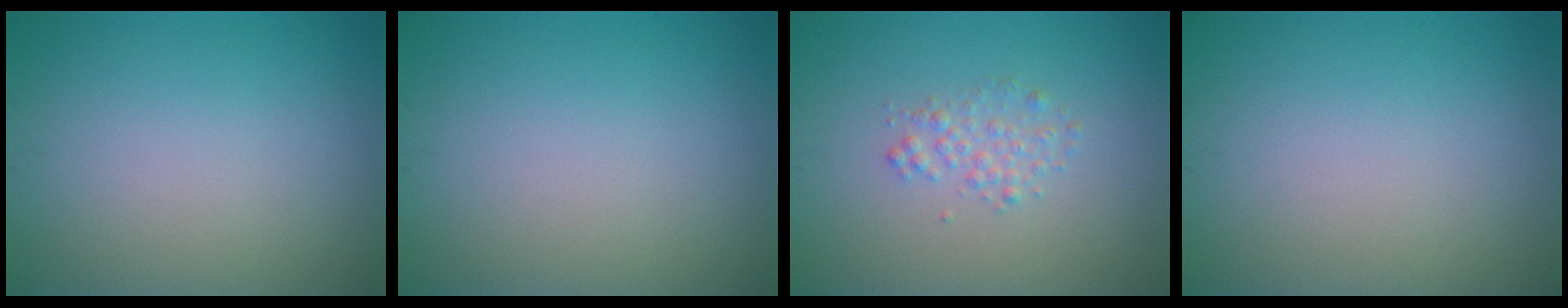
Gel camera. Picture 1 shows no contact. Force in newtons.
{"total": 0.0}
{"total": 1.5, "press": 1.5, "slide": 0.0}
{"total": 0.0}